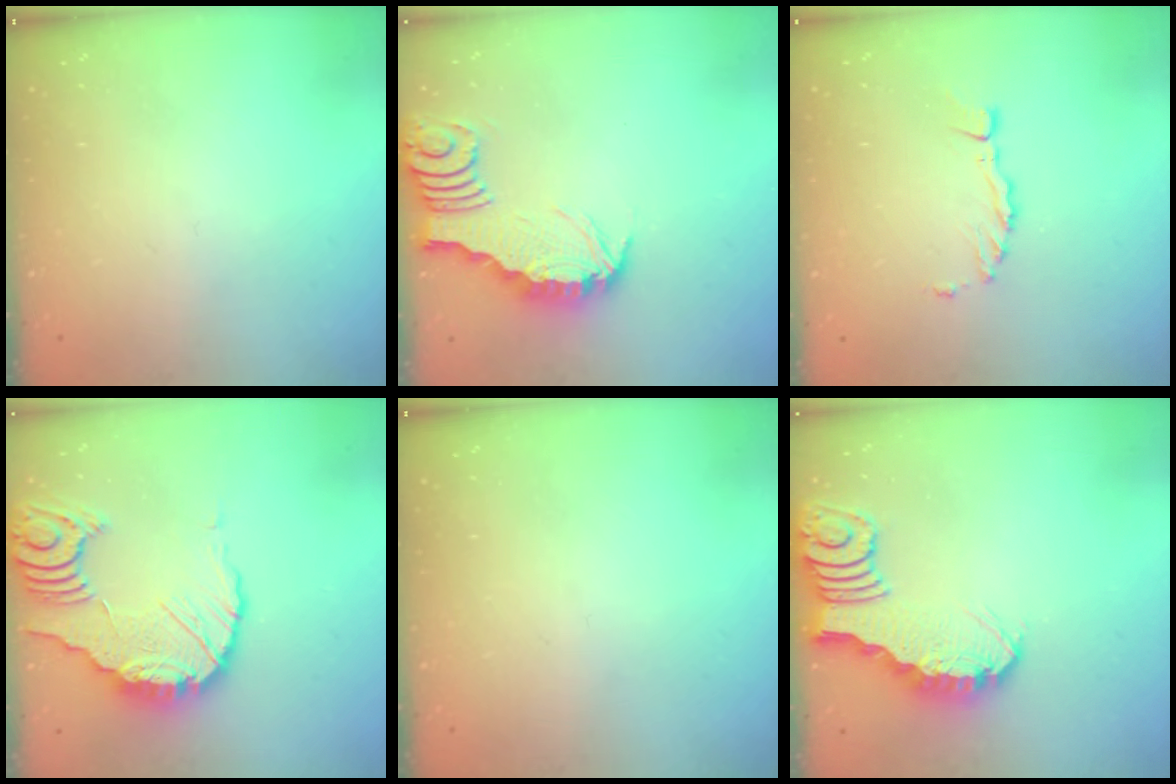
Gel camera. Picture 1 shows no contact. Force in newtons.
{"total": 3.0, "press": 3.0, "slide": 0.3}
{"total": 2.1, "press": 2.1, "slide": 0.2}
{"total": 13.1, "press": 13.0, "slide": 1.6}
{"total": 0.0}
{"total": 2.8, "press": 2.8, "slide": 0.4}